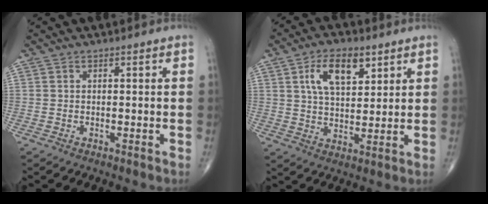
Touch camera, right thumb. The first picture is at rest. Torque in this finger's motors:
{"motor_torque": [0.78, 0.85, 0.32, -0.07, 0.06]}